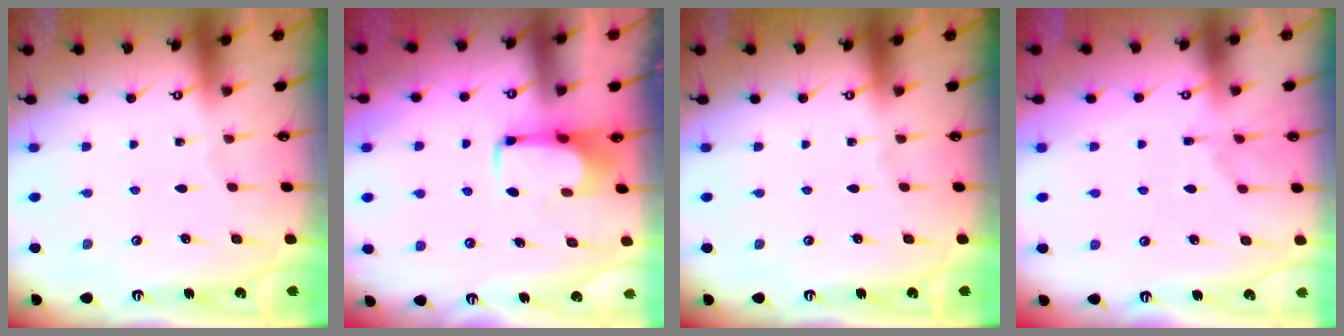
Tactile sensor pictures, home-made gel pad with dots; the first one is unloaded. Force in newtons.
{"total": 1.5, "press": 1.5, "slide": 0.2}
{"total": 0.0}
{"total": 1.6, "press": 1.2, "slide": 1.2}